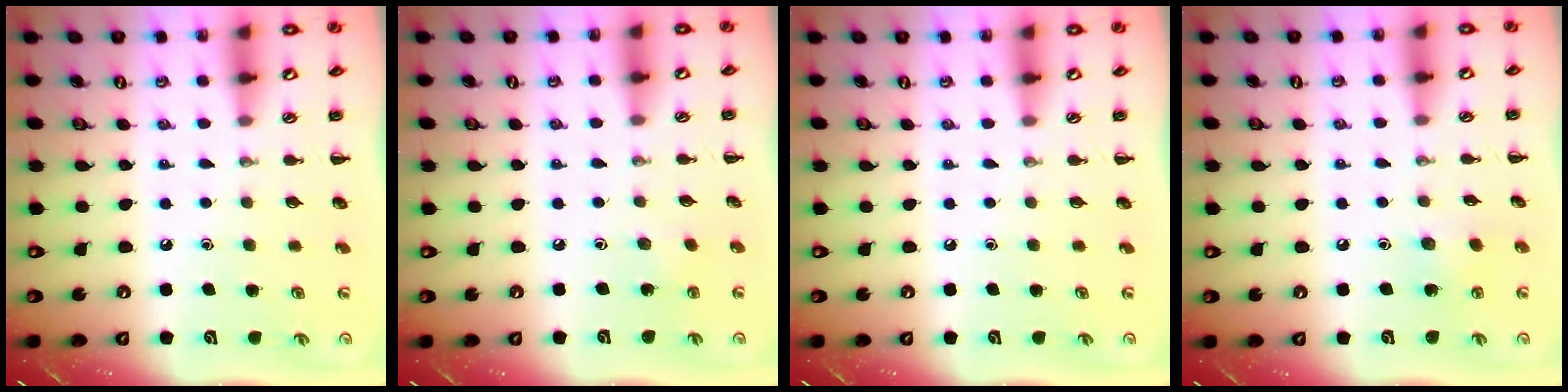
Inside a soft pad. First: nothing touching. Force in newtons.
{"total": 1.4, "press": 1.3, "slide": 0.5}
{"total": 0.0}
{"total": 6.0, "press": 5.9, "slide": 1.1}